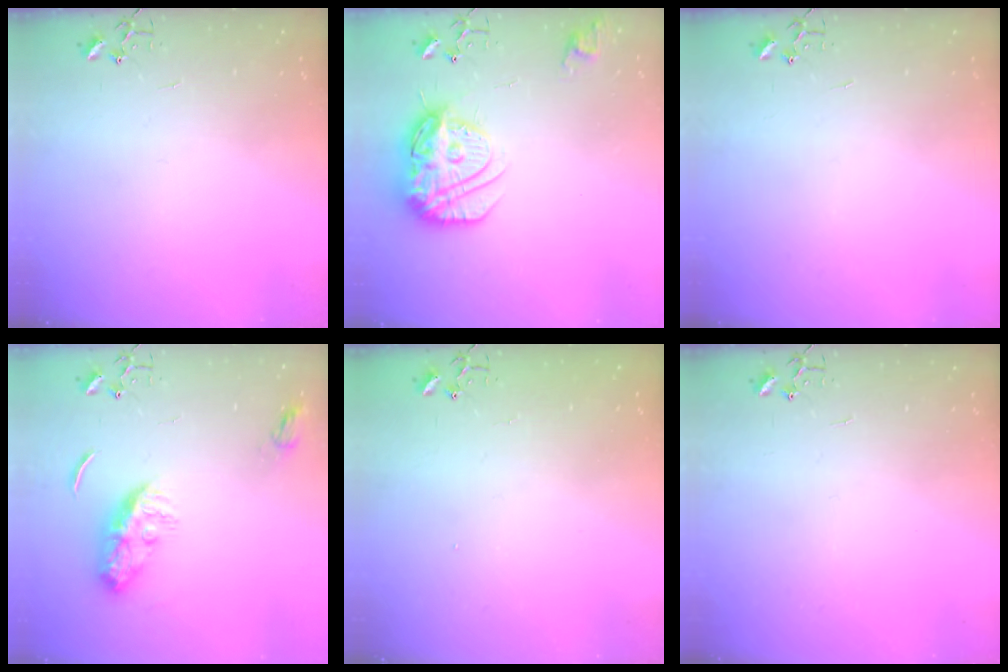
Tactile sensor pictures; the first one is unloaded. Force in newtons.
{"total": 16.5, "press": 16.5, "slide": 1.6}
{"total": 0.0}
{"total": 9.9, "press": 9.9, "slide": 0.1}
{"total": 1.3, "press": 1.2, "slide": 0.1}
{"total": 0.0}